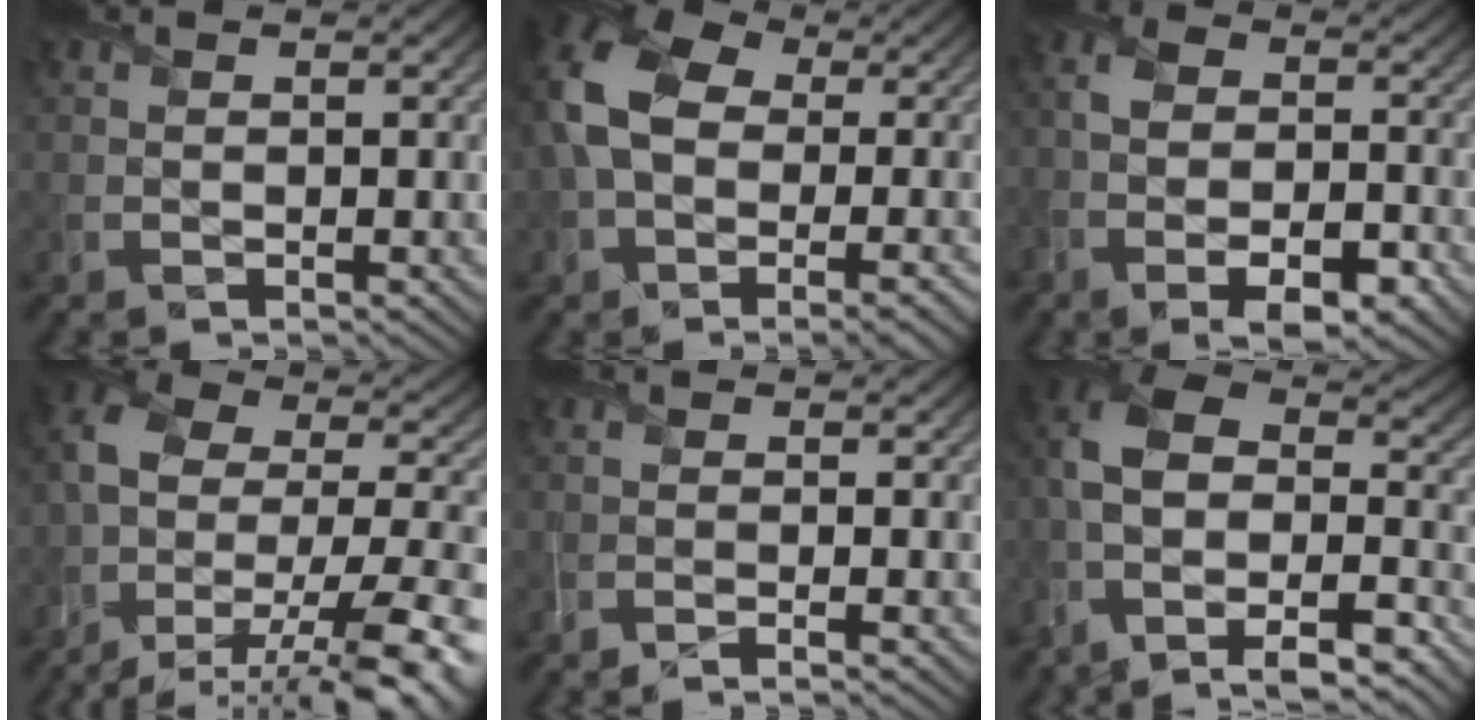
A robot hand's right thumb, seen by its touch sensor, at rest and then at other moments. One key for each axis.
{"total": 13.5, "fx": -0.2, "fy": 9.5, "fz": 9.6, "tx": -0.216, "ty": -0.003, "tz": 0.004}
{"total": 8.1, "fx": -3.3, "fy": 4.2, "fz": 6.1, "tx": -0.125, "ty": -0.008, "tz": -0.060}
{"total": 16.2, "fx": -9.3, "fy": 7.8, "fz": 10.8, "tx": -0.210, "ty": -0.019, "tz": -0.121}
{"total": 1.2, "fx": -0.9, "fy": 0.1, "fz": 0.9, "tx": -0.017, "ty": -0.002, "tz": -0.023}
{"total": 15.8, "fx": -7.6, "fy": 8.3, "fz": 11.0, "tx": -0.237, "ty": -0.025, "tz": -0.091}